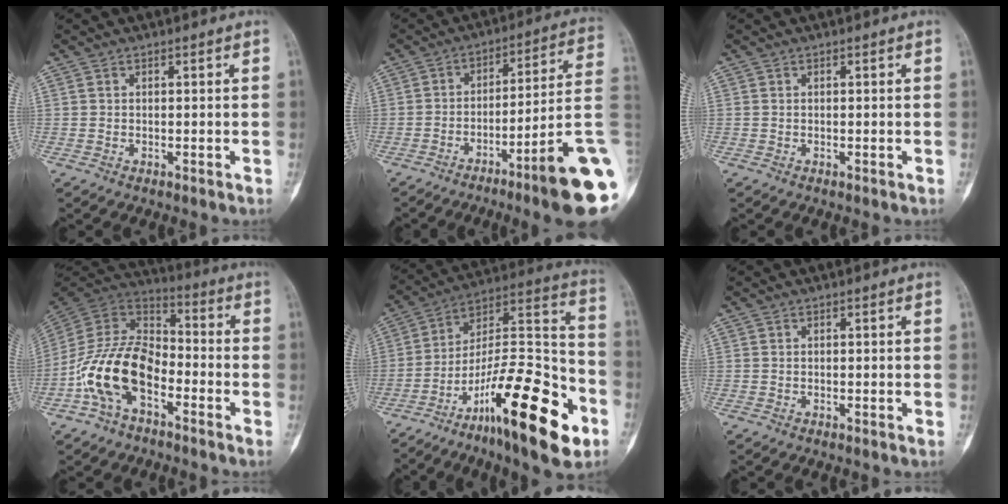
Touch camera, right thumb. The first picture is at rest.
{"total": 17.5, "force": [-6.7, 0.9, 16.2], "torque": [-0.179, 0.045, -0.099]}
{"total": 0.0}
{"total": 16.1, "force": [-6.1, 9.4, 11.5], "torque": [-0.213, 0.061, -0.125]}
{"total": 26.8, "force": [-13.2, 7.7, 22.0], "torque": [-0.333, 0.088, -0.209]}
{"total": 0.0}